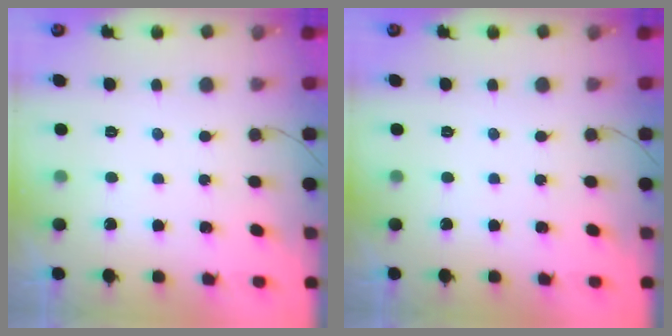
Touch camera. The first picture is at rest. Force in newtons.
{"total": 0.0}